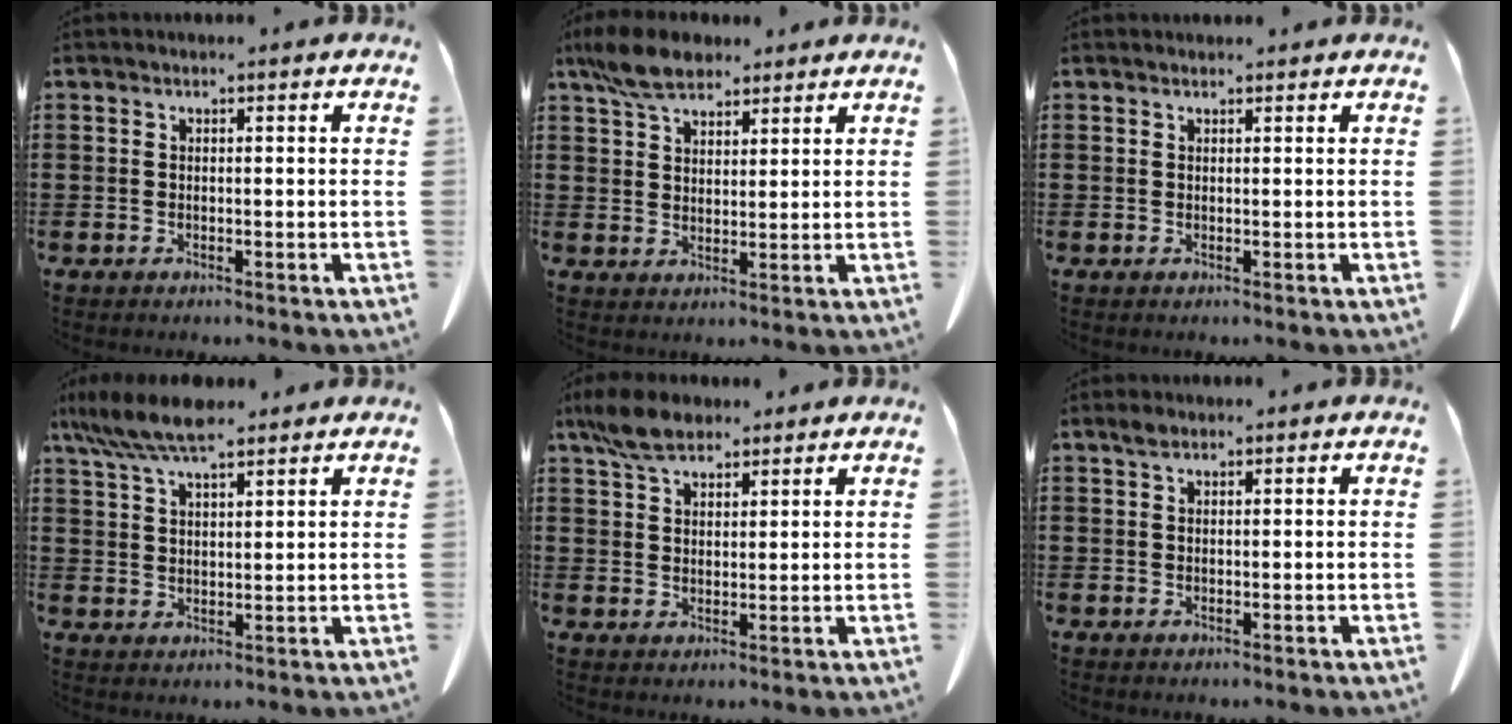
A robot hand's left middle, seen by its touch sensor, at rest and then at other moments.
{"total": 7.1, "force": [5.4, 3.2, 3.4], "torque": [-0.084, 0.001, 0.103]}
{"total": 0.7, "force": [0.6, 0.3, 0.0], "torque": [-0.002, -0.001, 0.013]}
{"total": 7.8, "force": [6.2, 1.9, 4.4], "torque": [-0.101, -0.013, 0.116]}
{"total": 6.2, "force": [4.7, 2.8, 2.9], "torque": [-0.073, 0.002, 0.091]}
{"total": 1.4, "force": [0.9, 0.8, 0.7], "torque": [-0.018, 0.003, 0.017]}